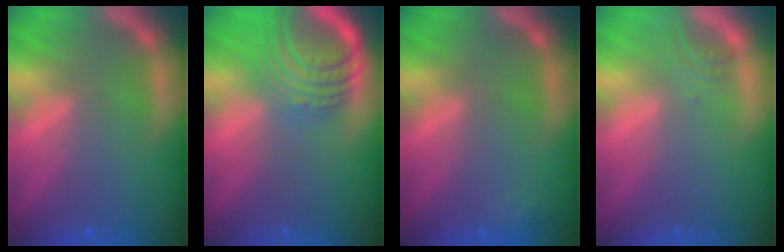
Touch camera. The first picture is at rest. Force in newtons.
{"total": 8.5}
{"total": 0.9}
{"total": 1.4}